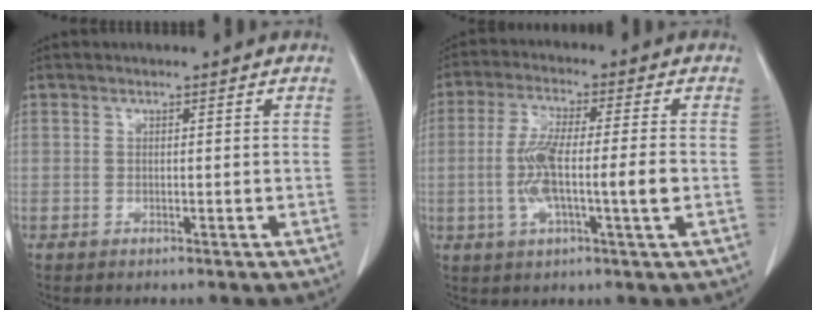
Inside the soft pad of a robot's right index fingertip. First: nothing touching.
{"total": 7.3, "force": [-1.1, 2.2, 6.9], "torque": [-0.140, 0.009, -0.021]}